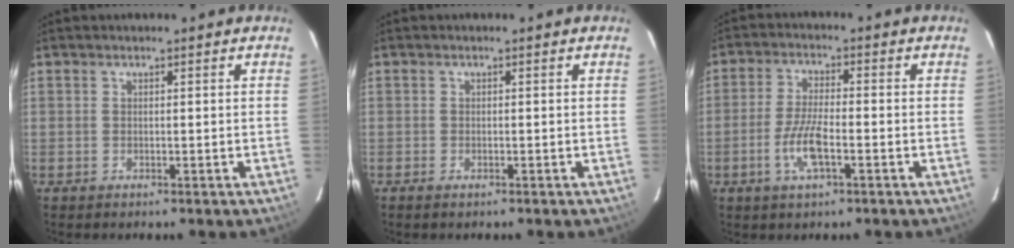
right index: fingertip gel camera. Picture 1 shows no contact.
{"total": 0.9, "force": [-0.7, 0.4, 0.5], "torque": [-0.010, -0.002, -0.013]}
{"total": 7.0, "force": [-2.6, 1.8, 6.2], "torque": [-0.132, -0.002, -0.053]}